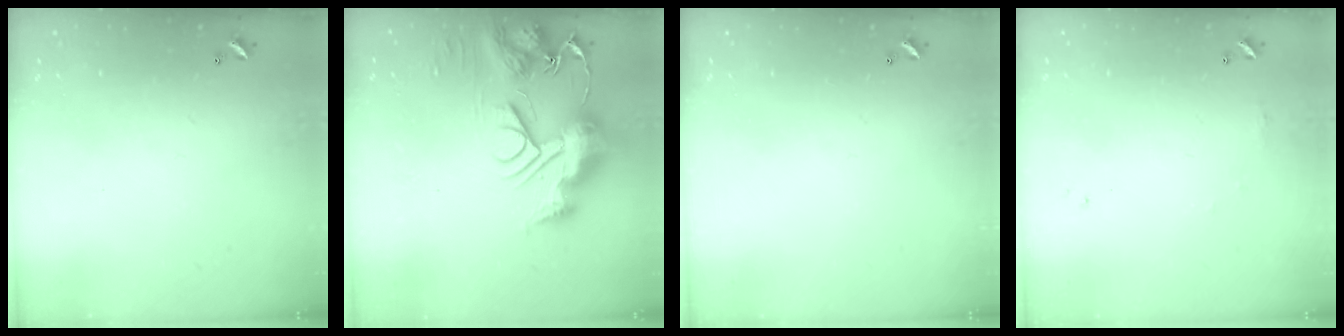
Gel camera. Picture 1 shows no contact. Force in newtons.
{"total": 14.3, "press": 14.2, "slide": 1.6}
{"total": 0.0}
{"total": 4.7, "press": 4.7, "slide": 0.7}